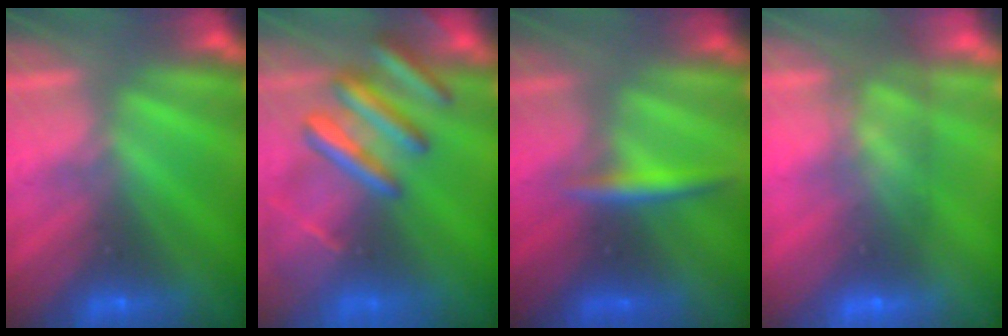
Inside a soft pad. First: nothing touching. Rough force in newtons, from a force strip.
{"total": 8.3}
{"total": 2.5}
{"total": 7.7}